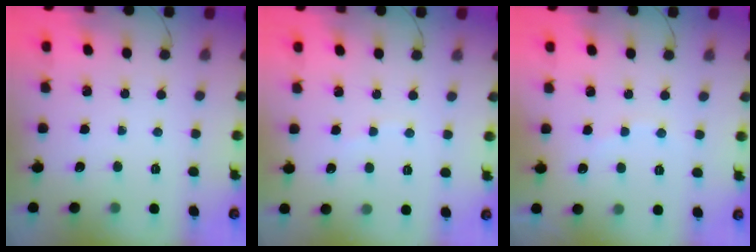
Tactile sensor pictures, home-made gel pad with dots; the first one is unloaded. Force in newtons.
{"total": 2.9, "press": 2.9, "slide": 0.7}
{"total": 5.6, "press": 5.5, "slide": 0.9}